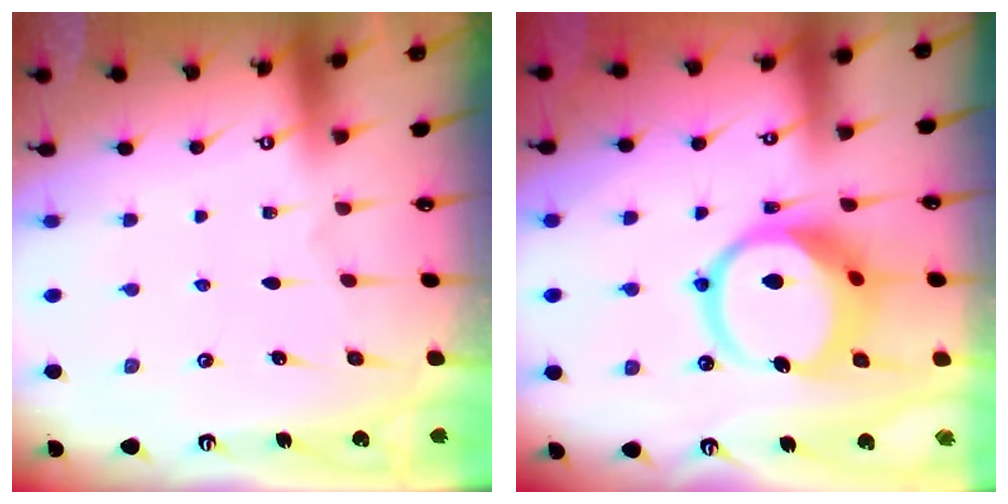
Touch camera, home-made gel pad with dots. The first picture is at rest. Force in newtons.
{"total": 13.9, "press": 13.8, "slide": 1.9}